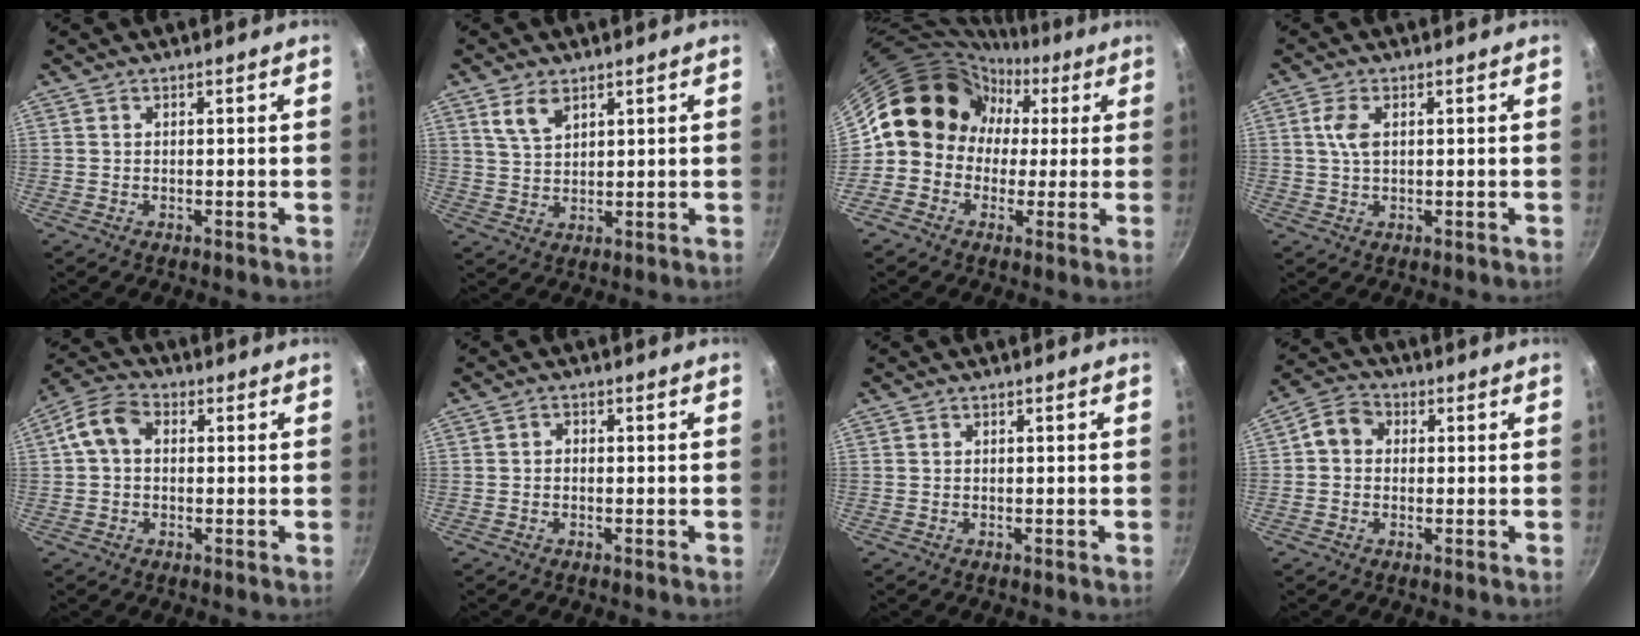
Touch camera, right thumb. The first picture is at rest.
{"total": 5.3, "force": [3.1, 2.8, 3.3], "torque": [-0.052, -0.011, 0.064]}
{"total": 13.2, "force": [0.7, 12.0, 5.3], "torque": [-0.034, 0.038, -0.009]}
{"total": 3.8, "force": [0.9, 2.0, 3.1], "torque": [-0.062, 0.005, 0.016]}
{"total": 7.2, "force": [0.8, 5.3, 4.8], "torque": [-0.083, 0.022, 0.001]}
{"total": 1.2, "force": [-0.4, 0.9, 0.6], "torque": [-0.011, 0.007, -0.008]}
{"total": 0.0}
{"total": 5.5, "force": [0.5, 4.7, 2.8], "torque": [-0.033, 0.013, -0.009]}